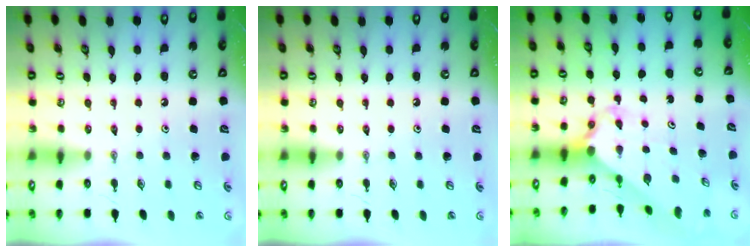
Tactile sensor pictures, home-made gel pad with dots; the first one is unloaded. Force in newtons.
{"total": 0.0}
{"total": 2.2, "press": 2.2, "slide": 0.2}